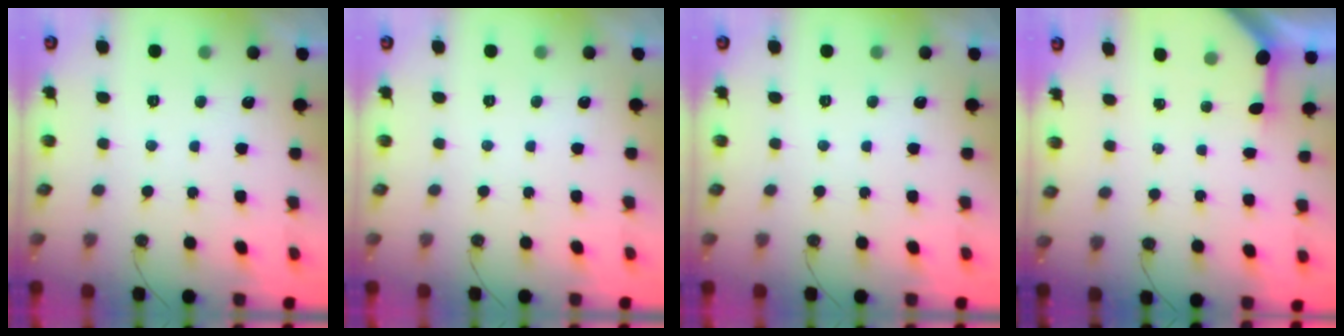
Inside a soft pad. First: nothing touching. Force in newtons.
{"total": 0.0}
{"total": 0.0}
{"total": 3.0, "press": 3.0, "slide": 0.3}